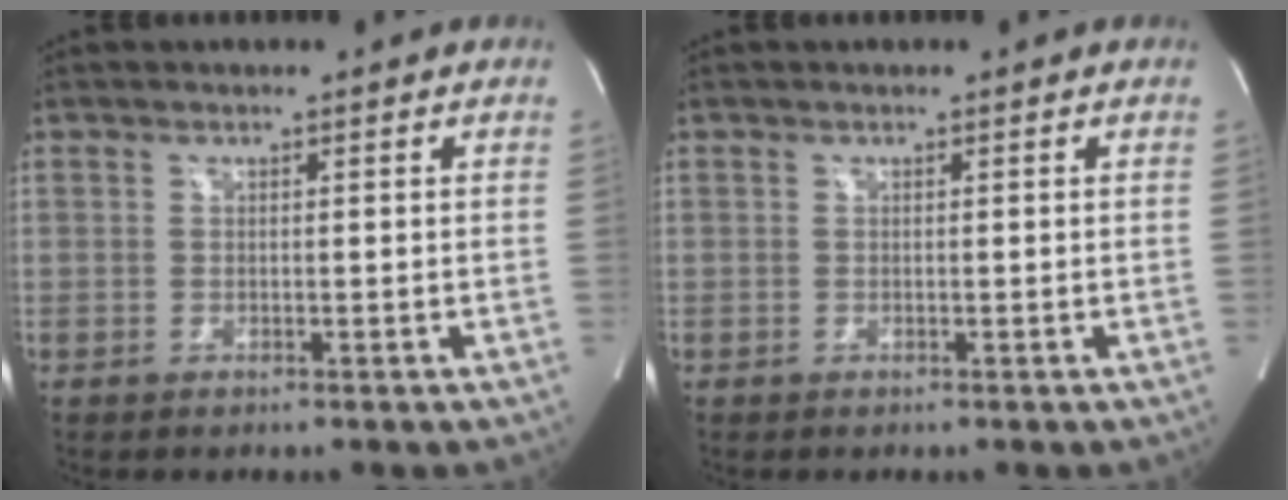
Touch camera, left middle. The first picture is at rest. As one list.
[{"total": 0.0}]